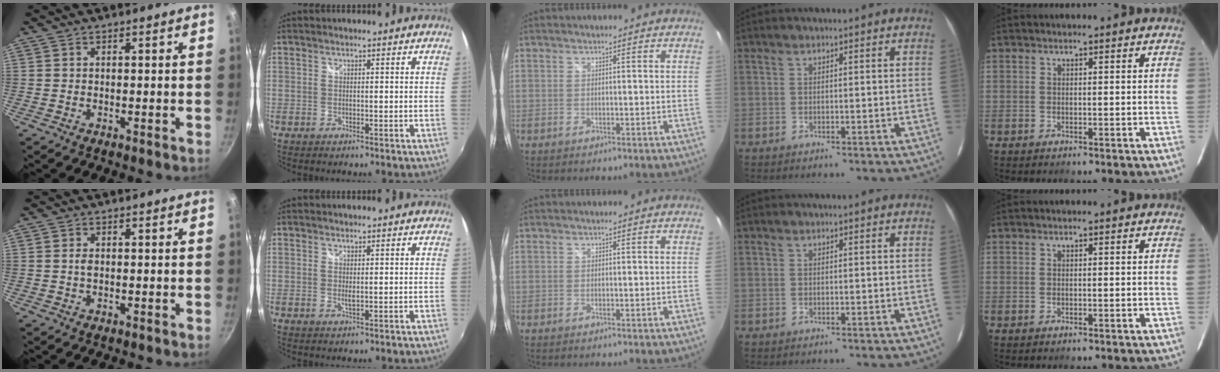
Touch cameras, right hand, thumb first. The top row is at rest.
{"thumb": {"total": 1.4, "force": [0.1, 0.8, 1.1], "torque": [-0.021, 0.002, 0.000]}, "index": {"total": 1.0, "force": [0.1, 0.1, 1.0], "torque": [-0.018, -0.002, 0.000]}}